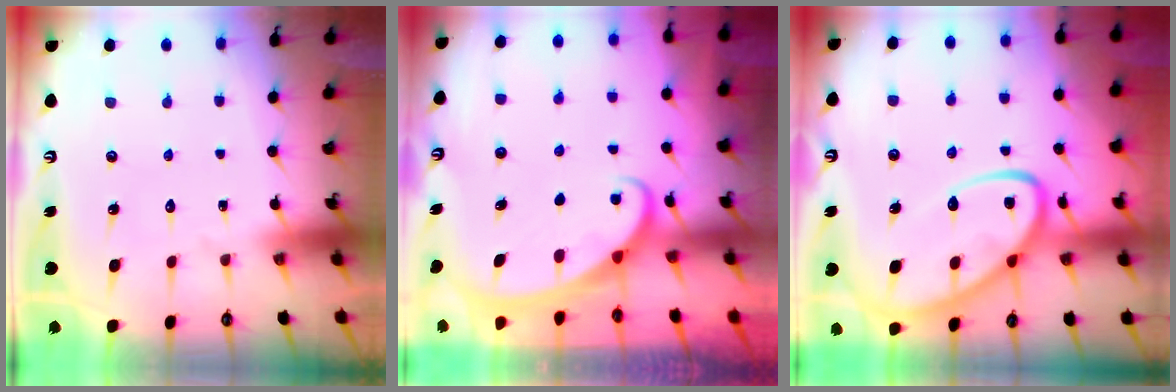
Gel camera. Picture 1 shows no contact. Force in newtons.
{"total": 2.1, "press": 2.1, "slide": 0.4}
{"total": 12.9, "press": 12.9, "slide": 1.1}